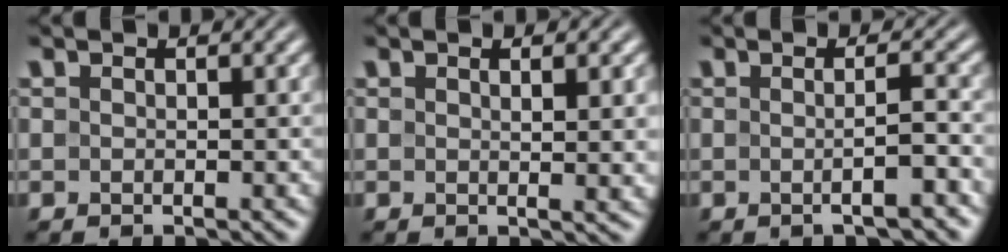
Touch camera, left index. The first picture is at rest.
{"total": 3.5, "force": [0.9, 0.9, 3.3], "torque": [-0.038, 0.003, 0.014]}
{"total": 3.5, "force": [-0.5, 0.9, 3.4], "torque": [-0.036, 0.003, -0.007]}